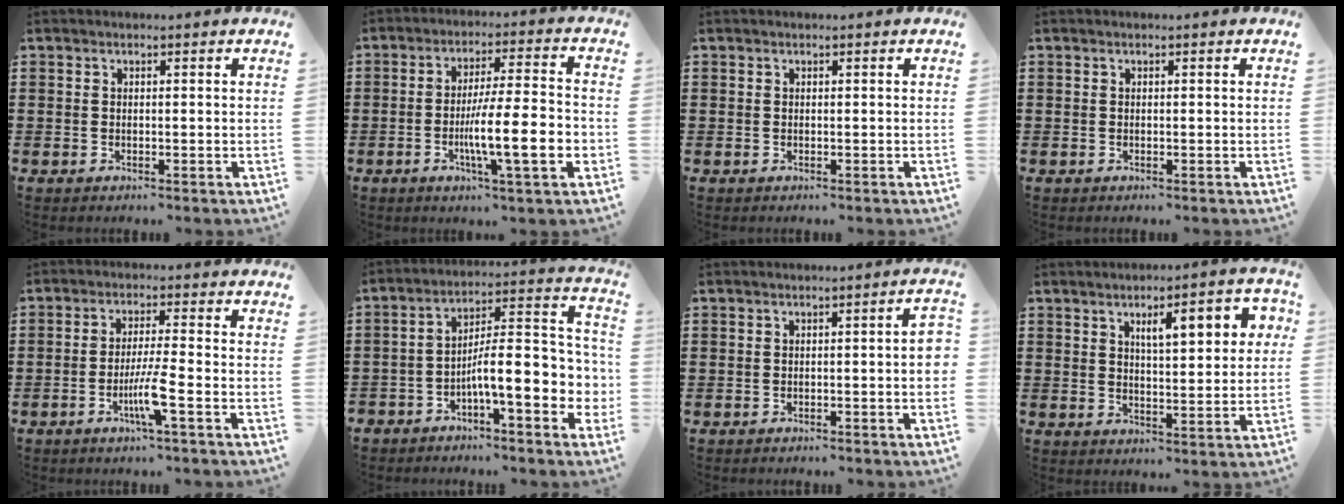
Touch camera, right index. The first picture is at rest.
{"total": 12.0, "force": [-3.4, 1.8, 11.4], "torque": [-0.183, -0.014, -0.062]}
{"total": 0.0}
{"total": 0.0}
{"total": 5.6, "force": [-2.5, -0.2, 5.0], "torque": [-0.098, -0.014, -0.047]}
{"total": 10.5, "force": [-3.1, 2.6, 9.8], "torque": [-0.152, -0.025, -0.061]}
{"total": 2.9, "force": [-1.3, 0.4, 2.5], "torque": [-0.030, -0.003, -0.023]}
{"total": 6.6, "force": [2.6, 2.0, 5.8], "torque": [-0.084, -0.004, 0.034]}